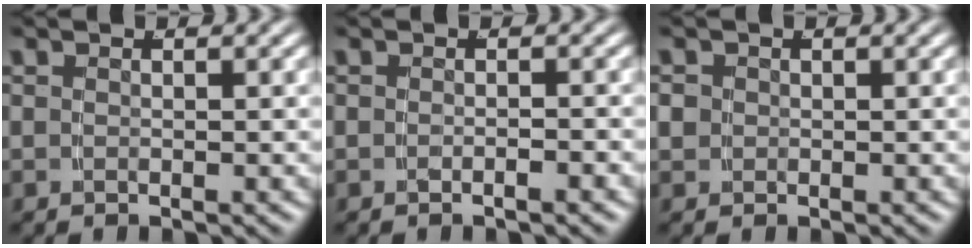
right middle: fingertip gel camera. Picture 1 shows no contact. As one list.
[{"total": 0.8, "force": [-0.7, -0.4, 0.2], "torque": [0.001, 0.004, -0.015]}, {"total": 1.3, "force": [0.0, 1.2, 0.4], "torque": [-0.019, -0.008, 0.004]}]